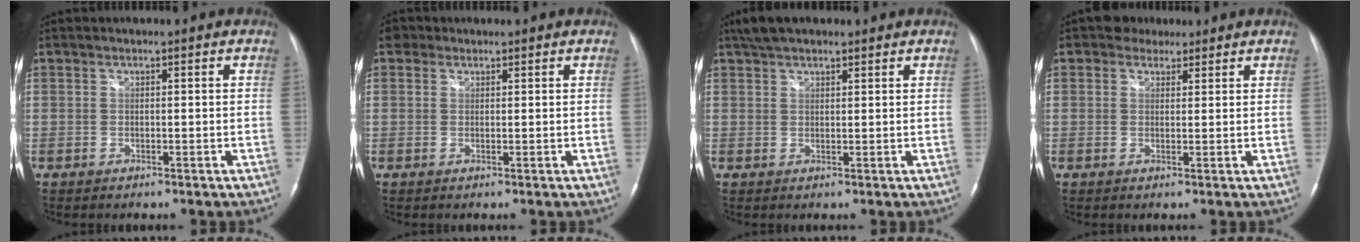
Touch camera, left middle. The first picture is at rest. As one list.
[{"total": 2.0, "force": [1.1, 1.6, 0.3], "torque": [-0.003, 0.015, 0.015]}, {"total": 5.5, "force": [4.4, 1.9, 2.8], "torque": [-0.053, 0.028, 0.080]}, {"total": 3.1, "force": [2.2, 2.1, 0.3], "torque": [-0.006, 0.015, 0.032]}]